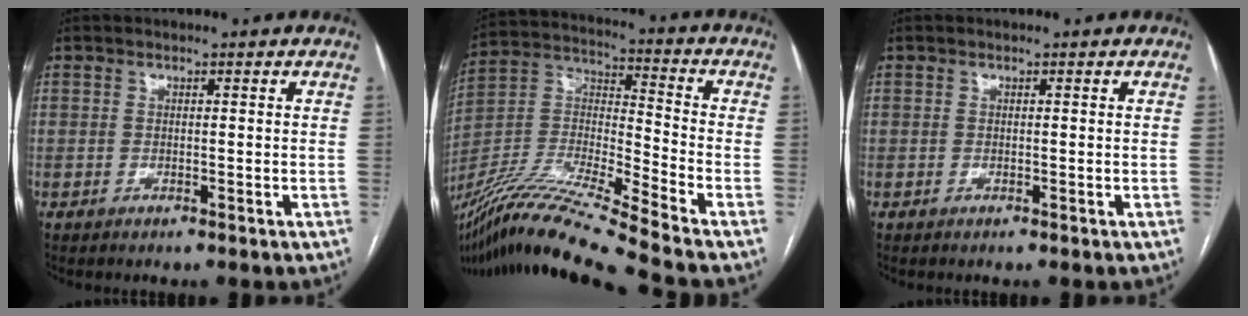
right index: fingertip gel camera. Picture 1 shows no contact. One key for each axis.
{"total": 20.7, "fx": -17.6, "fy": -1.9, "fz": 10.8, "tx": -0.236, "ty": -0.021, "tz": -0.327}
{"total": 0.0}